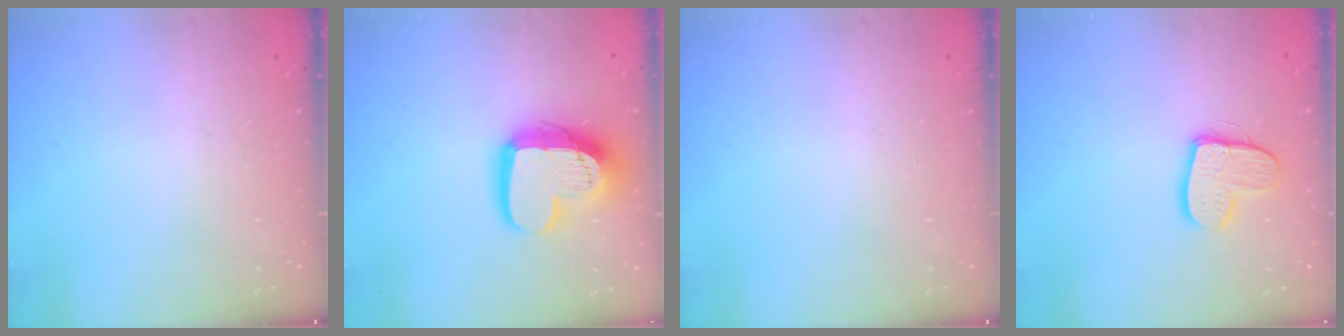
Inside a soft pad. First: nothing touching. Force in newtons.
{"total": 16.0, "press": 16.0, "slide": 1.4}
{"total": 0.0}
{"total": 12.0, "press": 11.9, "slide": 0.9}